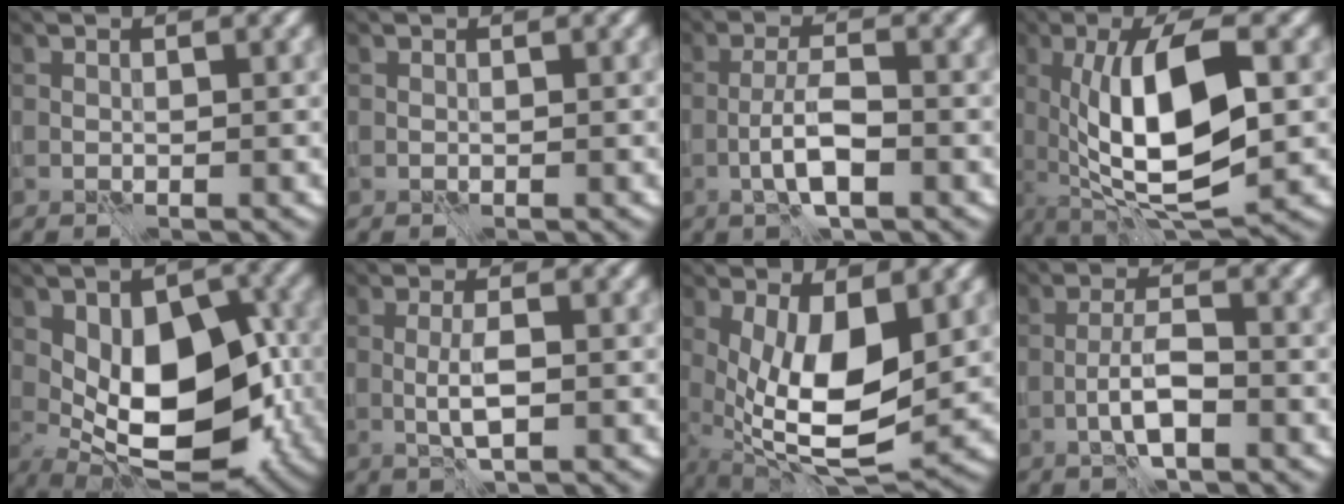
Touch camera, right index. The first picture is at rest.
{"total": 0.0}
{"total": 3.3, "force": [-1.7, 0.6, 2.8], "torque": [-0.053, 0.005, -0.036]}
{"total": 10.8, "force": [0.1, 3.4, 10.2], "torque": [-0.163, -0.001, 0.000]}
{"total": 11.5, "force": [-1.5, 6.3, 9.5], "torque": [-0.129, -0.003, -0.026]}
{"total": 2.1, "force": [-0.5, 0.3, 2.0], "torque": [-0.044, -0.001, -0.009]}
{"total": 9.2, "force": [-0.2, 3.5, 8.5], "torque": [-0.159, -0.016, -0.002]}
{"total": 2.9, "force": [-1.6, 0.5, 2.4], "torque": [-0.045, 0.006, -0.034]}